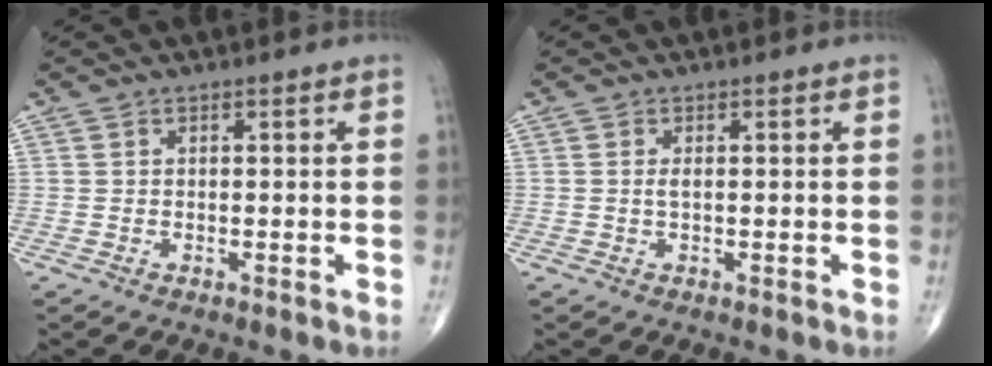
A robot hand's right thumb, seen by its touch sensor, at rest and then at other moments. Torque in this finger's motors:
{"motor_torque": [0.10, 0.05, 0.24, 0.11, -0.01]}